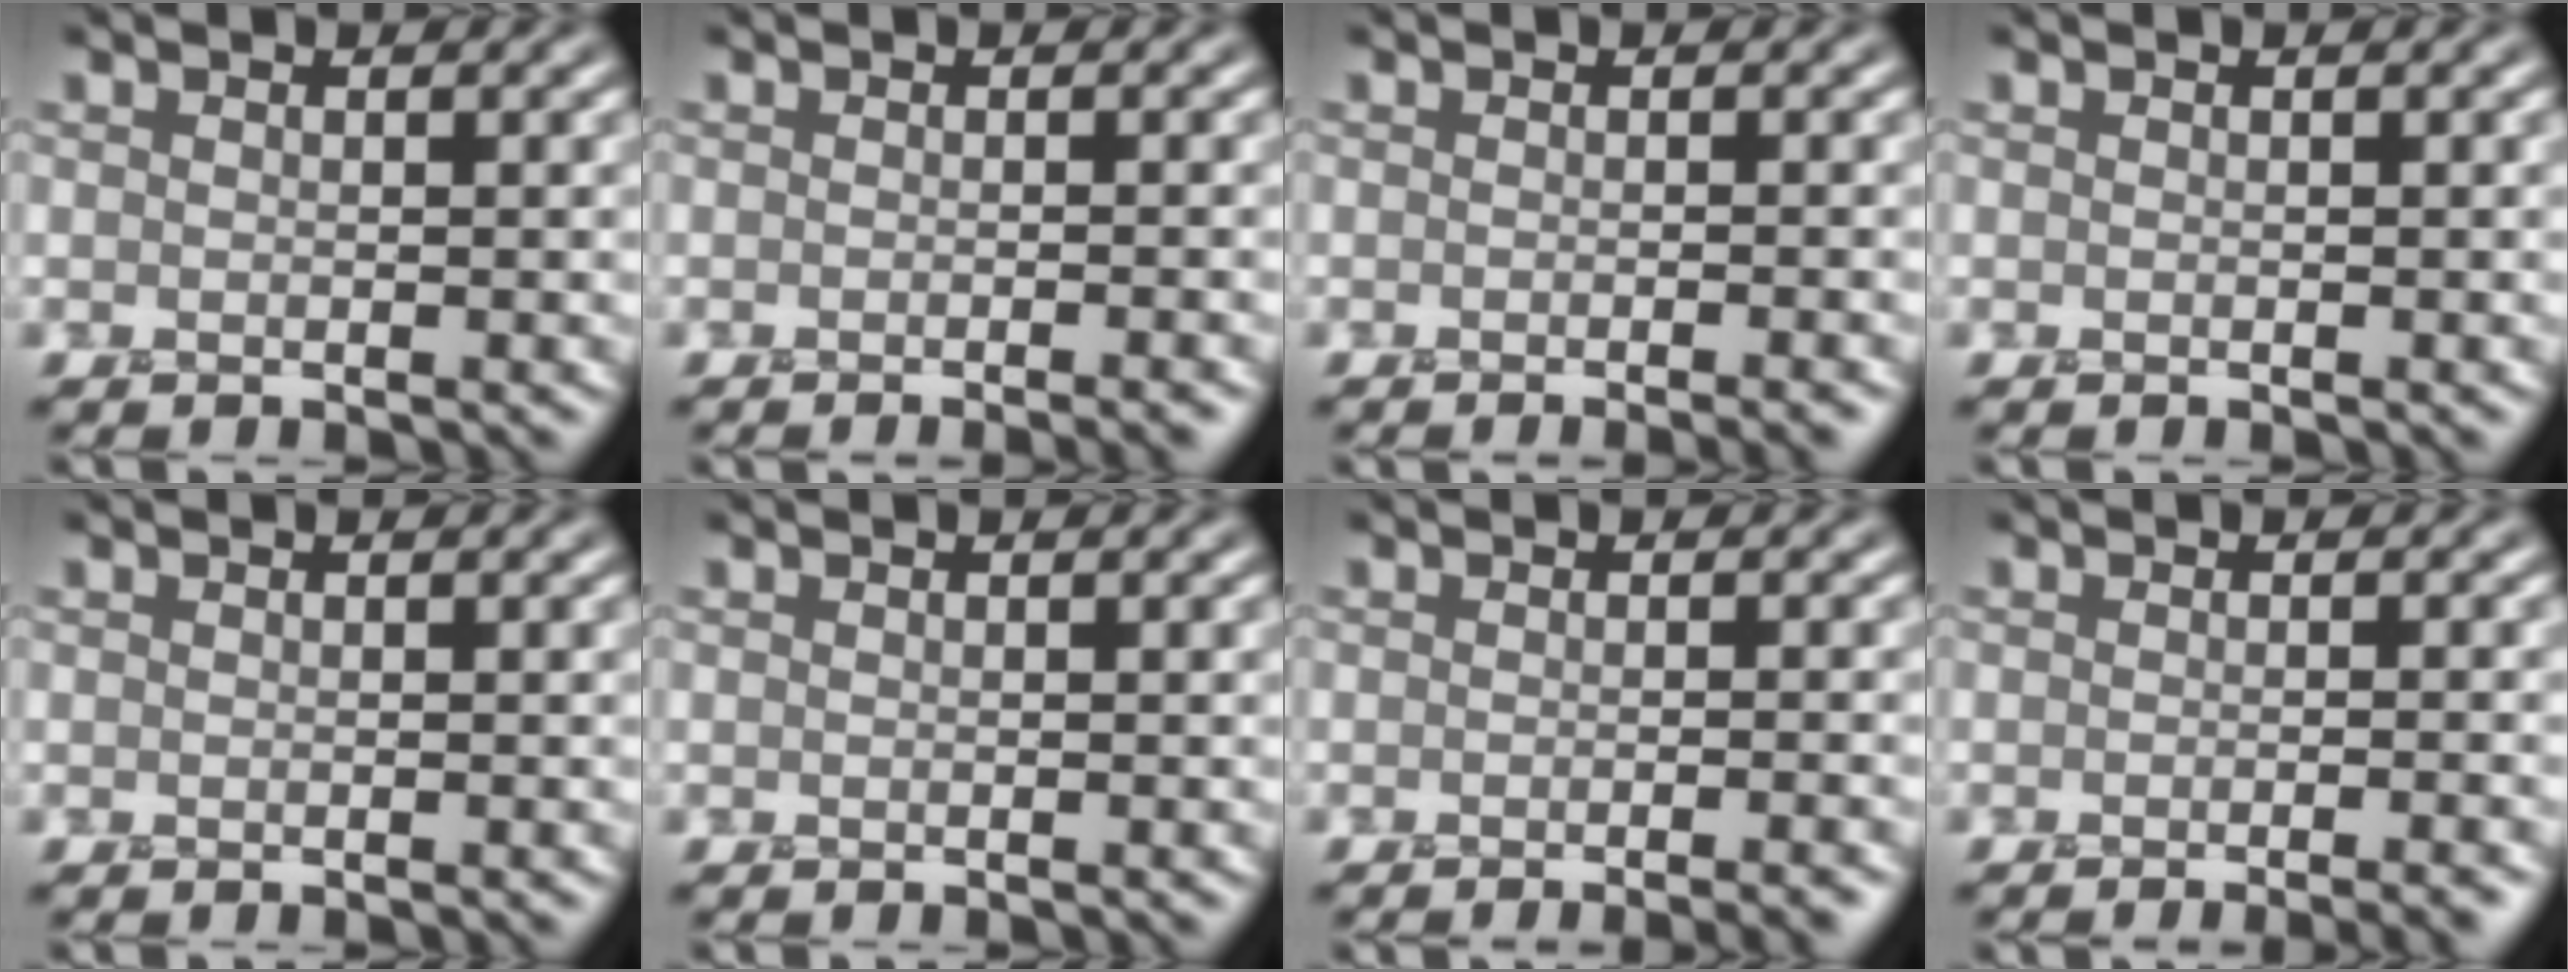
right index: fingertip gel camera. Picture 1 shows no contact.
{"total": 2.2, "force": [-1.1, 0.7, 1.8], "torque": [-0.002, -0.001, -0.013]}
{"total": 2.2, "force": [-1.0, 0.7, 1.8], "torque": [-0.002, -0.001, -0.013]}
{"total": 0.0}
{"total": 0.0}
{"total": 0.0}
{"total": 3.4, "force": [-2.0, 1.1, 2.6], "torque": [-0.009, 0.008, -0.025]}
{"total": 3.9, "force": [-2.2, 1.2, 2.9], "torque": [-0.011, 0.009, -0.028]}